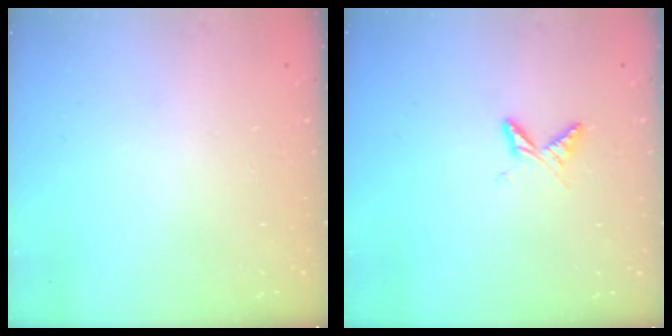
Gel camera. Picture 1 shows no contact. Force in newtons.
{"total": 5.8, "press": 5.8, "slide": 0.6}